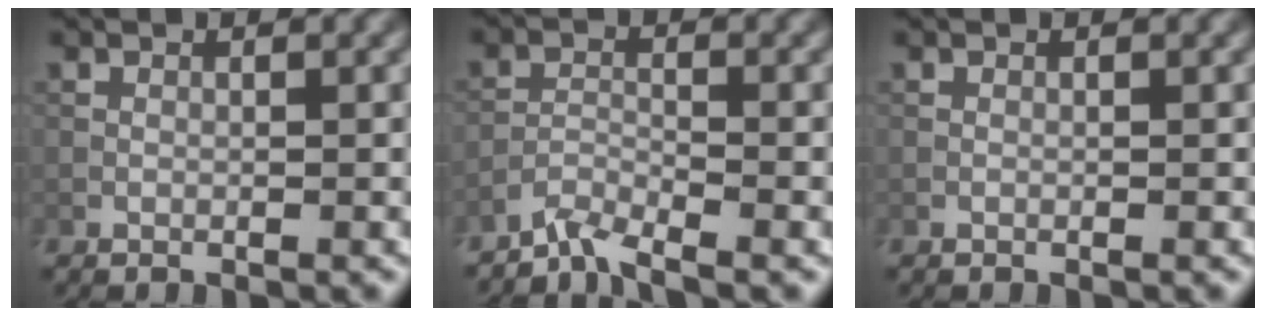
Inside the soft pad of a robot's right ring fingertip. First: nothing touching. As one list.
[{"total": 2.4, "force": [-2.2, 0.1, 1.0], "torque": [-0.019, -0.001, -0.051]}, {"total": 0.0}]